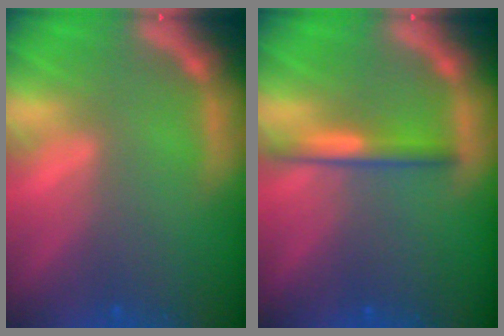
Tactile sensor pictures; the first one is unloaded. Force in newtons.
{"total": 2.4}